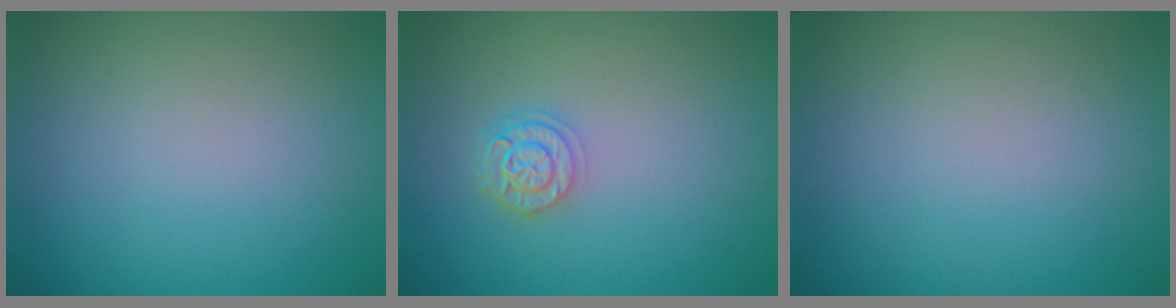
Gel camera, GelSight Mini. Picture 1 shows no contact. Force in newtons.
{"total": 2.5, "press": 2.0, "slide": 1.4}
{"total": 0.0}